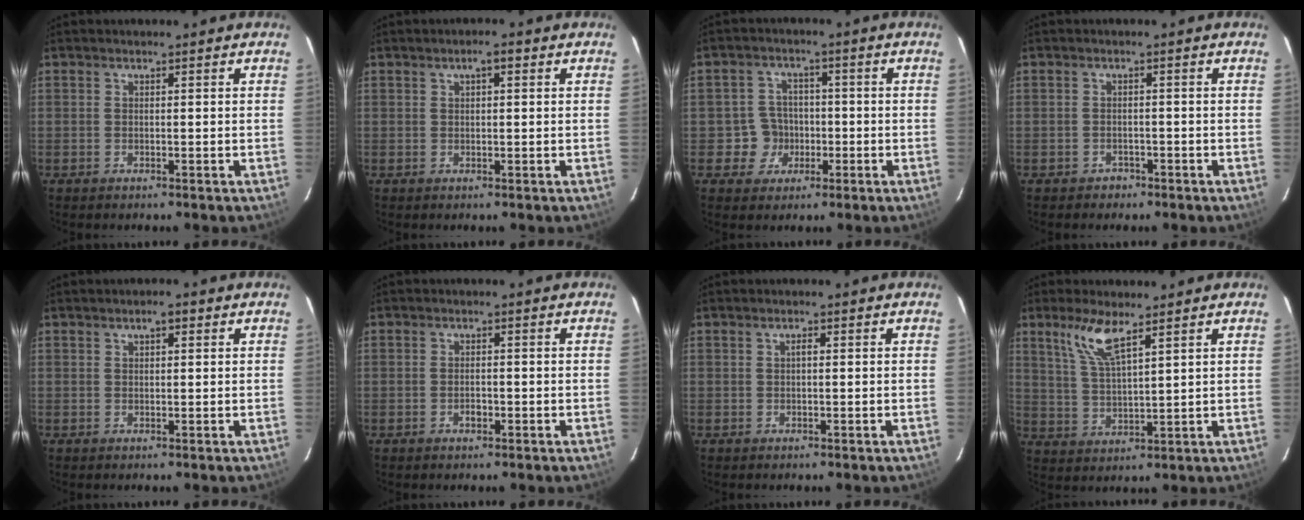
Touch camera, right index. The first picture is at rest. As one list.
[{"total": 2.0, "force": [0.9, 0.8, 1.7], "torque": [-0.029, 0.010, 0.014]}, {"total": 5.6, "force": [-1.5, 5.4, 0.2], "torque": [-0.001, 0.020, -0.019]}, {"total": 2.3, "force": [-1.5, 1.7, 0.1], "torque": [-0.005, 0.008, -0.019]}, {"total": 1.9, "force": [0.9, 0.9, 1.4], "torque": [-0.022, 0.009, 0.014]}, {"total": 1.6, "force": [-0.8, 0.9, 1.0], "torque": [-0.018, 0.003, -0.012]}, {"total": 0.7, "force": [0.1, 0.3, 0.6], "torque": [-0.010, 0.004, 0.001]}, {"total": 7.5, "force": [4.9, 1.6, 5.4], "torque": [-0.115, 0.000, 0.105]}]